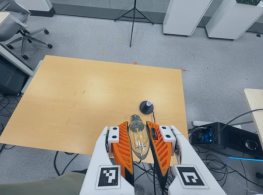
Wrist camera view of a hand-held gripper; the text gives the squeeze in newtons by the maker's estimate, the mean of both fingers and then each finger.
{"total": 19.9, "left": 21.1, "right": 18.8}